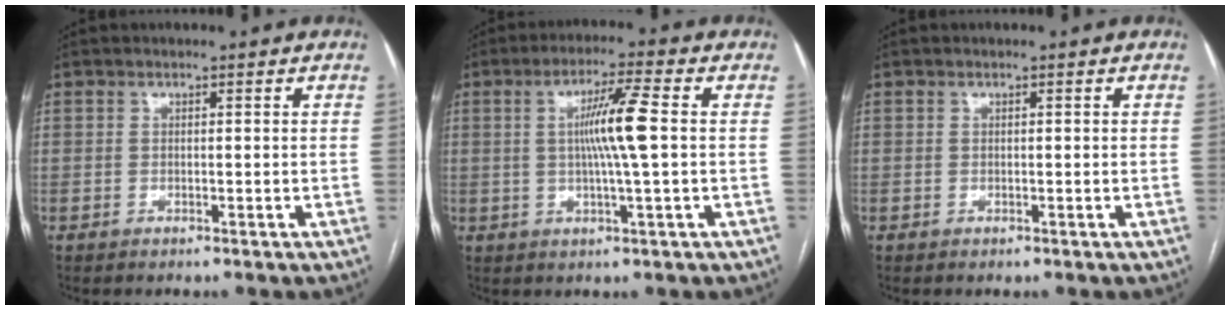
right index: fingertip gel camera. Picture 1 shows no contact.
{"total": 7.7, "force": [0.7, -0.7, 7.7], "torque": [-0.139, 0.000, 0.011]}
{"total": 0.0}